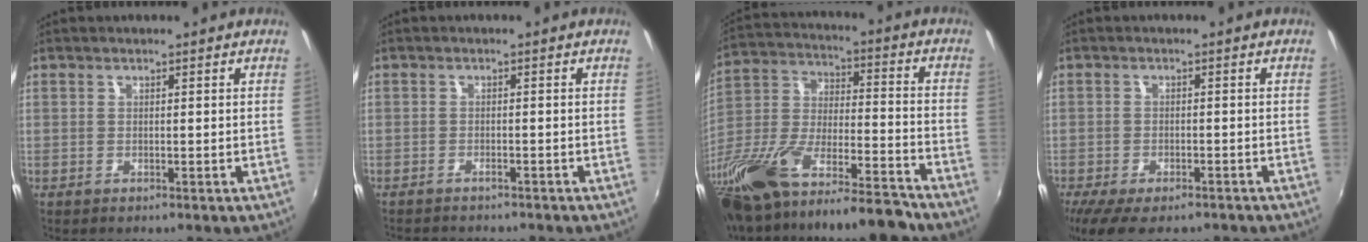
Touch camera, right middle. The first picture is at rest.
{"total": 4.4, "force": [-3.9, 1.0, 1.6], "torque": [-0.043, -0.012, -0.060]}
{"total": 23.9, "force": [-17.2, 6.6, 15.1], "torque": [-0.308, -0.036, -0.295]}
{"total": 10.0, "force": [-7.4, 3.8, 5.5], "torque": [-0.124, -0.033, -0.122]}